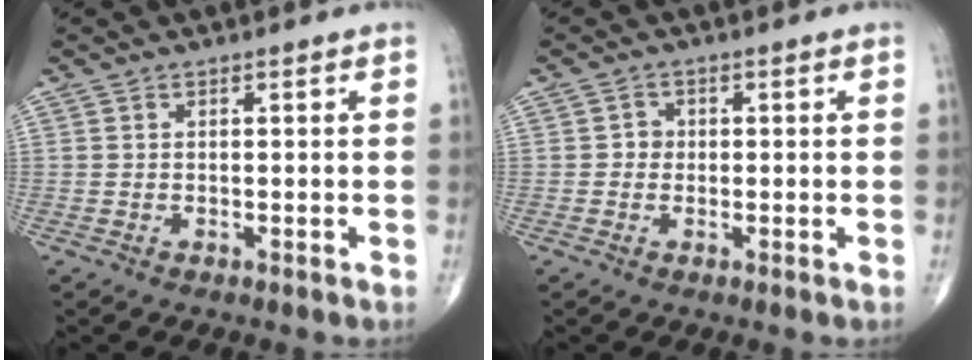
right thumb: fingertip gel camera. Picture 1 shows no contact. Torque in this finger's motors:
{"motor_torque": [0.48, 0.41, 0.33, 0.20, -0.02]}